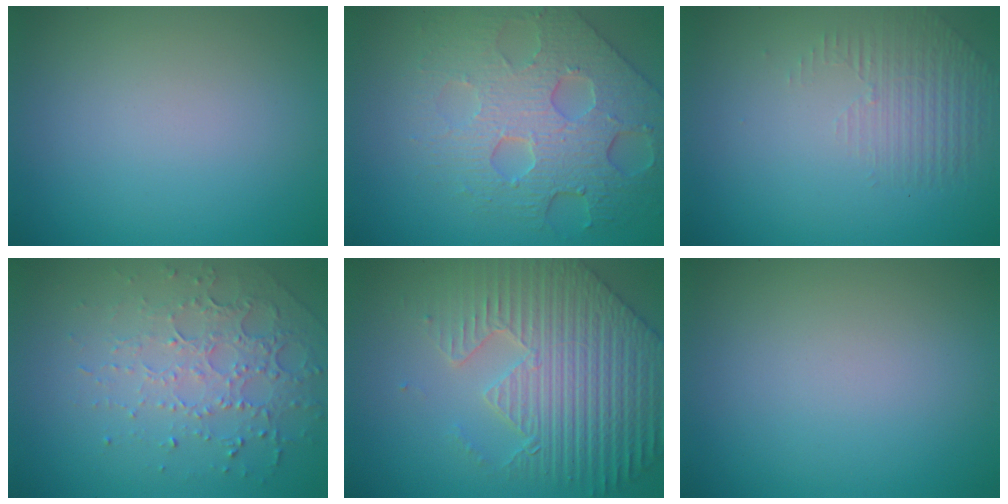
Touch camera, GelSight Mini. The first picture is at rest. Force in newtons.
{"total": 7.7, "press": 5.7, "slide": 5.2}
{"total": 1.3, "press": 0.5, "slide": 1.2}
{"total": 4.5, "press": 3.1, "slide": 3.2}
{"total": 7.6, "press": 6.1, "slide": 4.5}
{"total": 0.0}